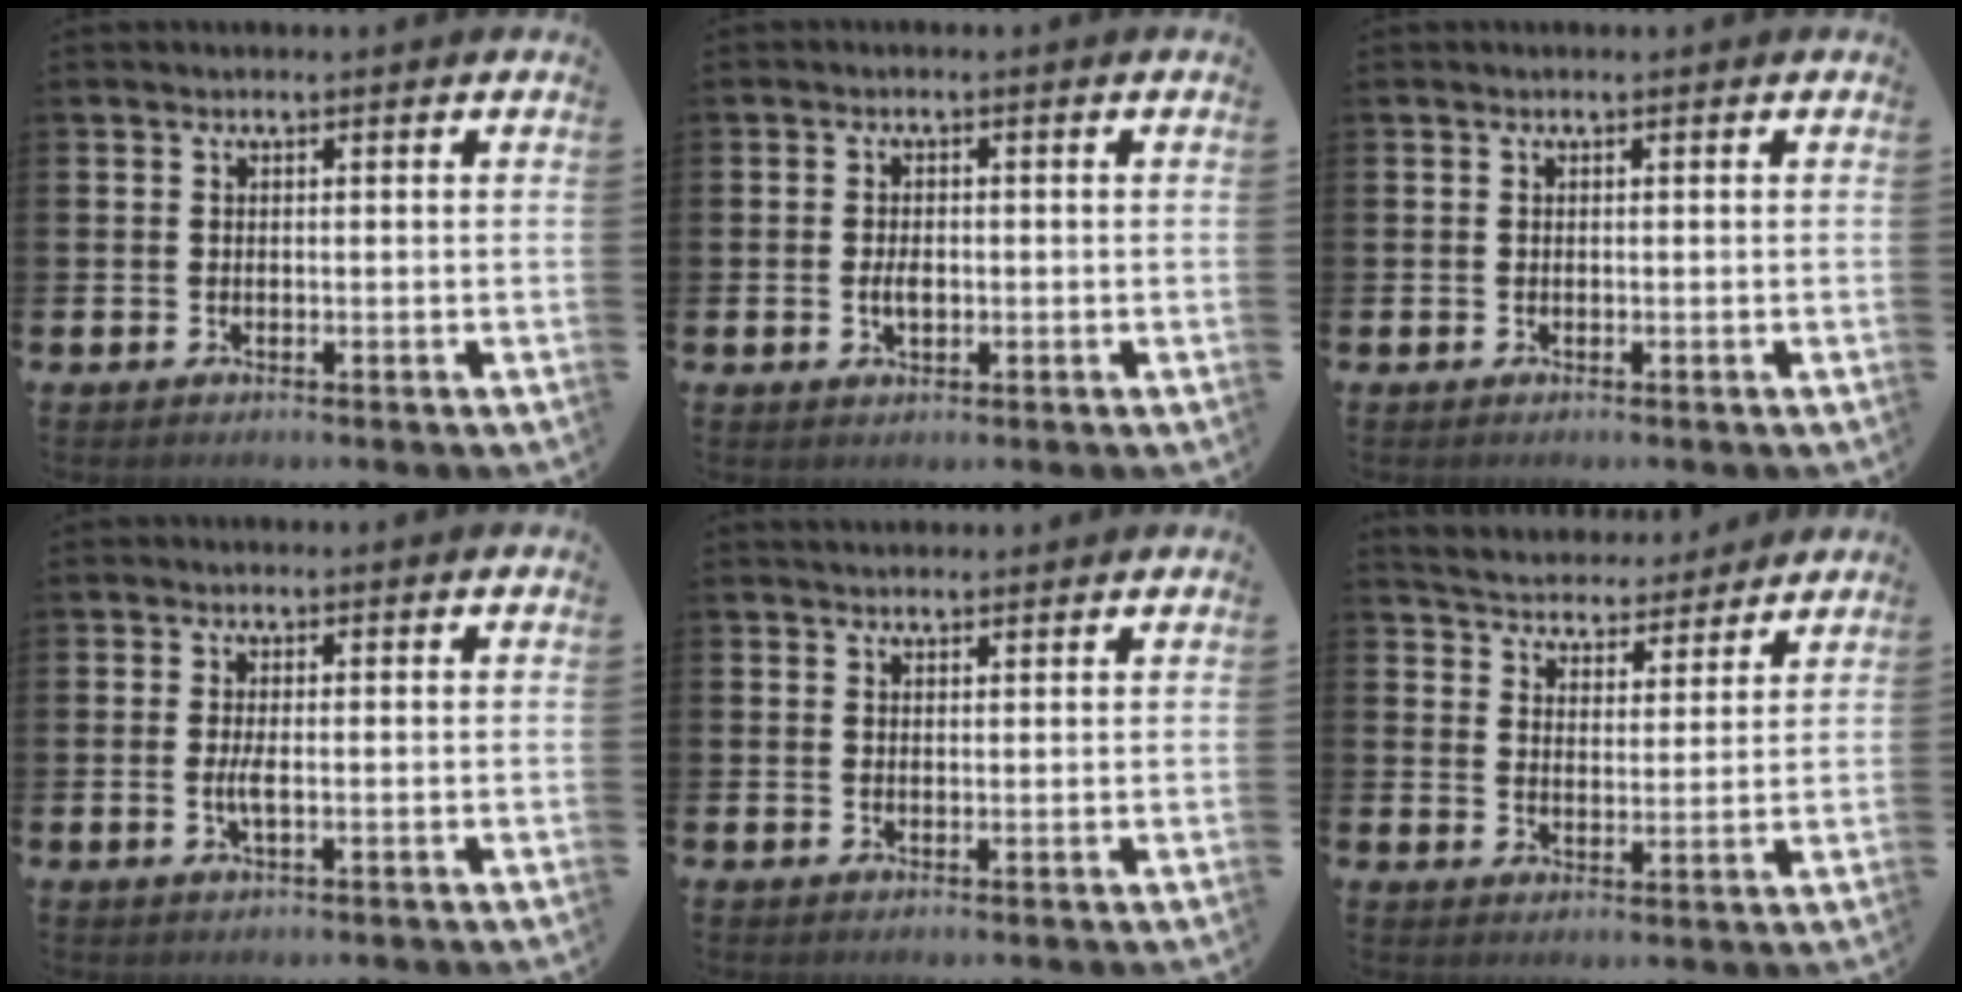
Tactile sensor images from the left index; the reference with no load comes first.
{"total": 2.1, "force": [-0.2, 1.2, 1.8], "torque": [-0.021, -0.002, -0.008]}
{"total": 0.0}
{"total": 1.8, "force": [-0.2, 0.3, 1.8], "torque": [-0.037, 0.000, -0.003]}
{"total": 1.9, "force": [1.8, 0.6, 0.2], "torque": [0.001, -0.001, 0.032]}
{"total": 5.0, "force": [4.9, 1.1, -0.4], "torque": [-0.025, -0.035, 0.086]}